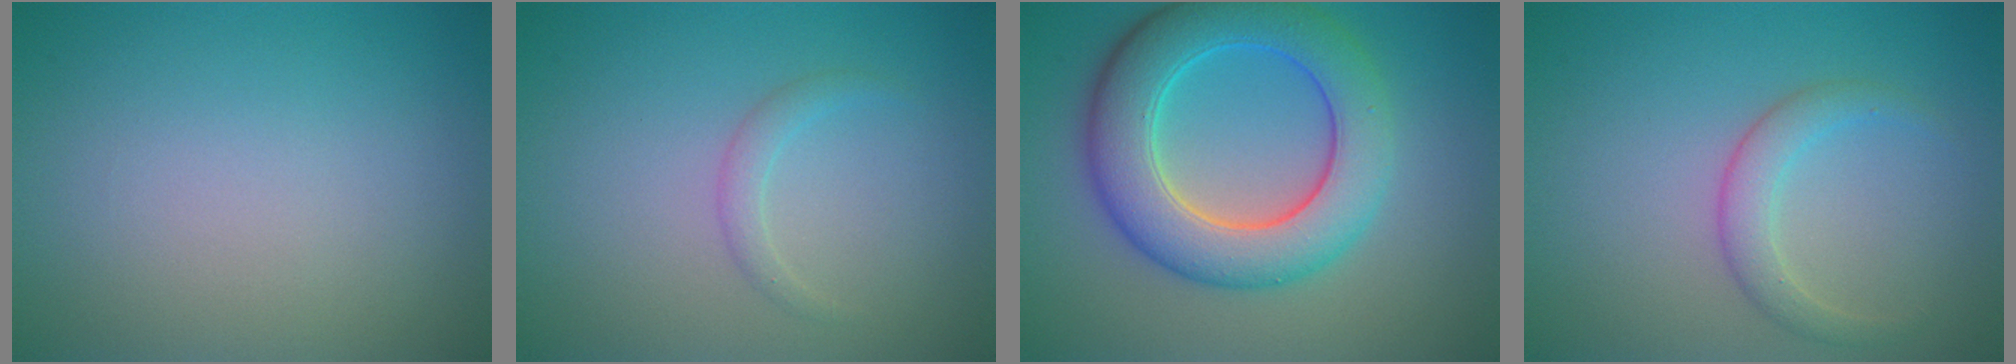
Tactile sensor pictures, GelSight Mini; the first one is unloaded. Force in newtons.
{"total": 1.2, "press": 1.2, "slide": 0.1}
{"total": 8.3, "press": 8.3, "slide": 0.2}
{"total": 2.3, "press": 2.3, "slide": 0.1}